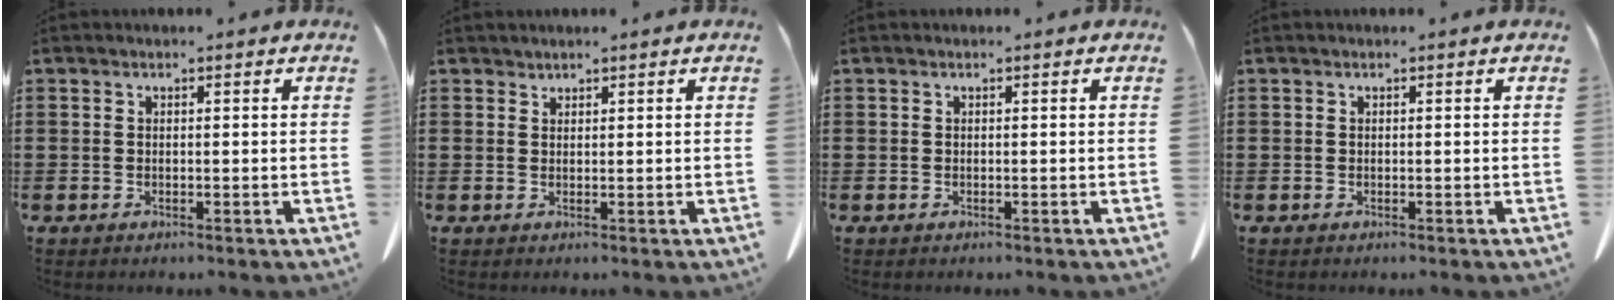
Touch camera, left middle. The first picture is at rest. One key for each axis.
{"total": 0.8, "fx": 0.8, "fy": 0.1, "fz": -0.1, "tx": -0.001, "ty": -0.002, "tz": 0.016}
{"total": 0.0}
{"total": 0.0}